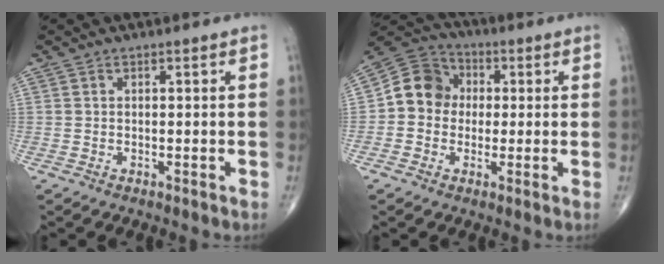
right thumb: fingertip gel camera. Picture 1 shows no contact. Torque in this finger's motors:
{"motor_torque": [1.15, 1.13, 0.42, -0.26, 0.06]}